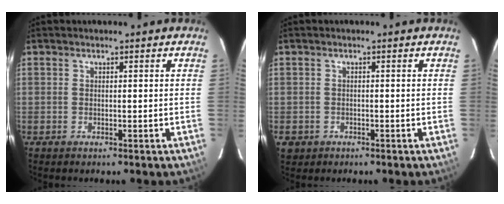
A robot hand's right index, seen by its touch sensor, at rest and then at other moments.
{"total": 2.7, "force": [-0.8, 2.5, 0.6], "torque": [-0.018, 0.000, -0.008]}